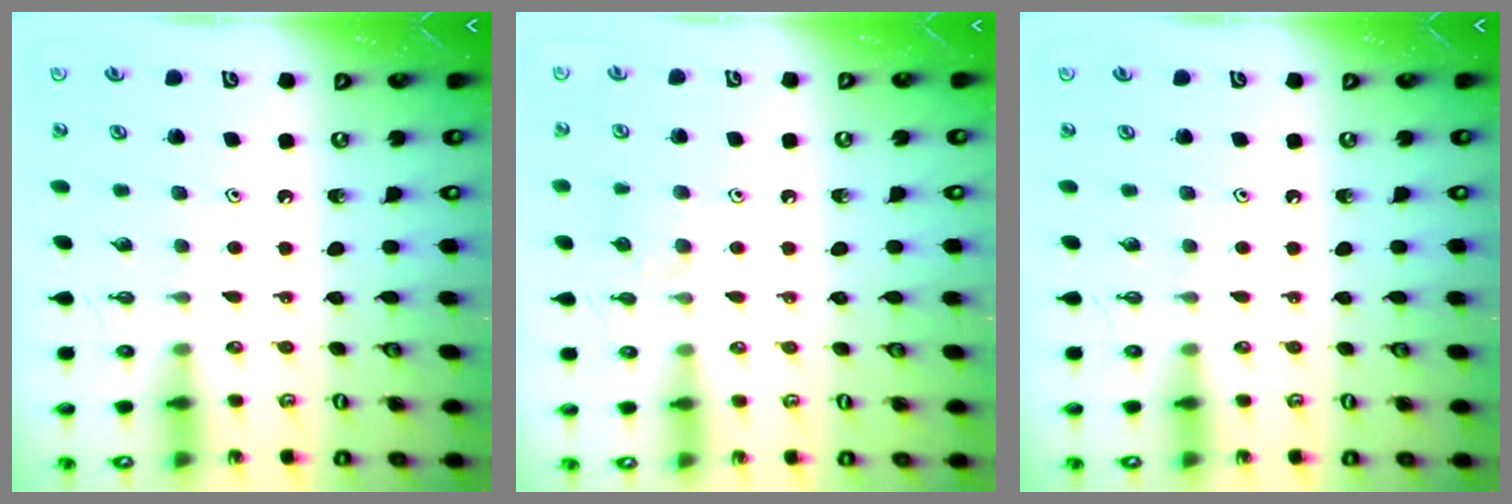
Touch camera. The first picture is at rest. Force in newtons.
{"total": 5.1, "press": 5.0, "slide": 0.7}
{"total": 0.0}